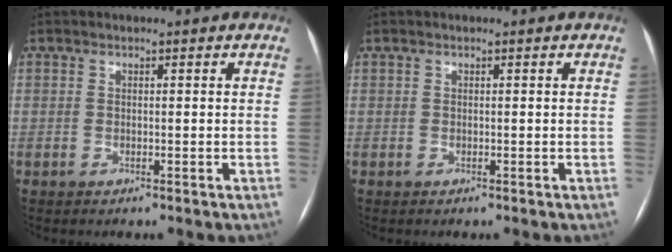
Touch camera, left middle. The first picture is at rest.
{"total": 0.0}